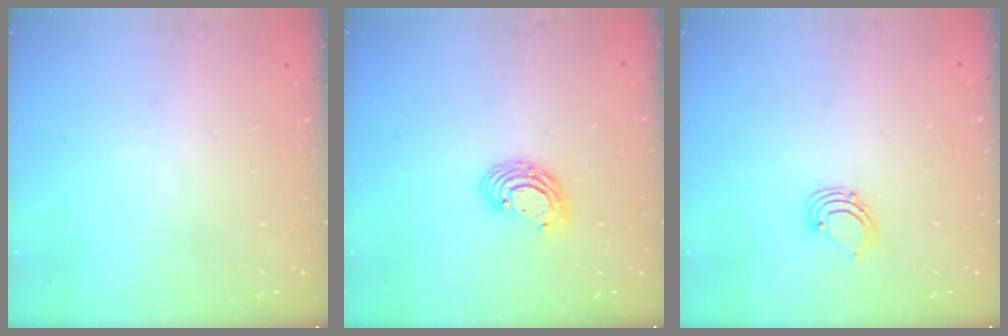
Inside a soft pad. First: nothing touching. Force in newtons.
{"total": 6.7, "press": 6.6, "slide": 0.7}
{"total": 2.9, "press": 2.9, "slide": 0.2}